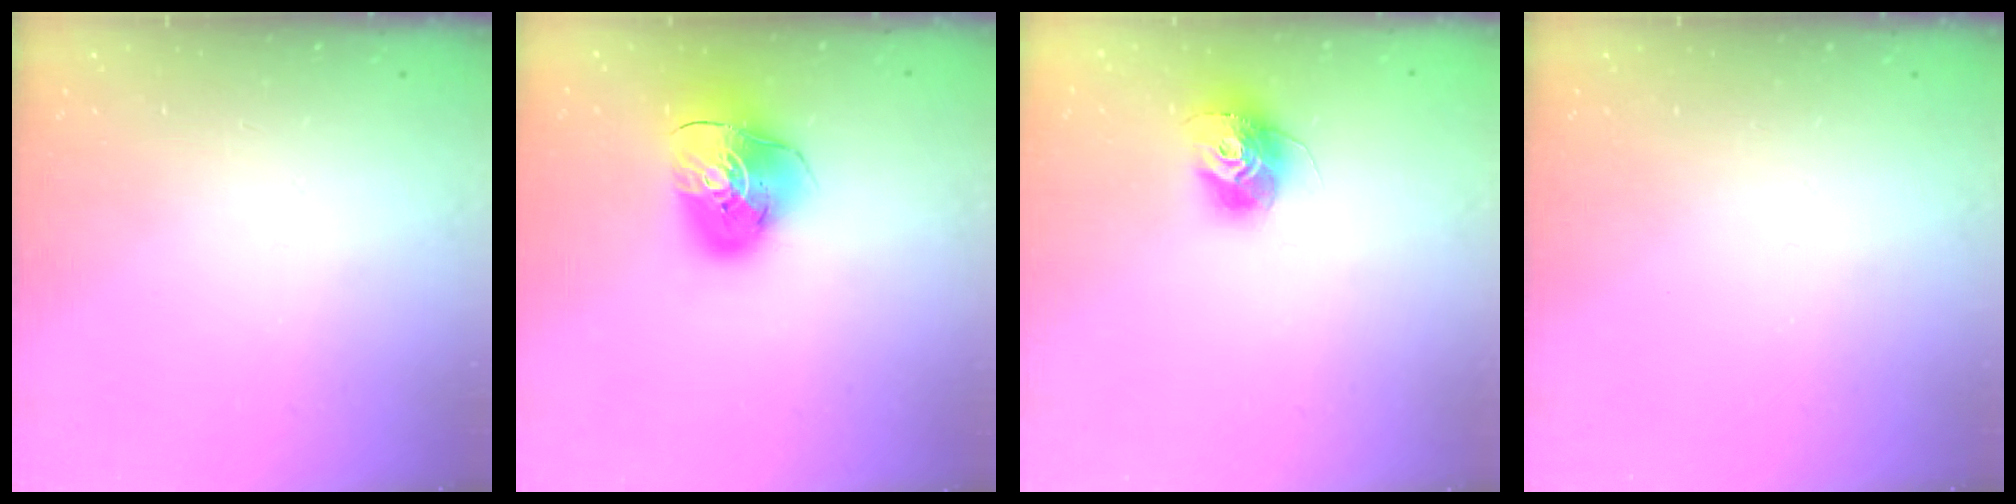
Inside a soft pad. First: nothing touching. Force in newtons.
{"total": 12.7, "press": 12.6, "slide": 1.7}
{"total": 12.6, "press": 12.6, "slide": 1.1}
{"total": 0.0}